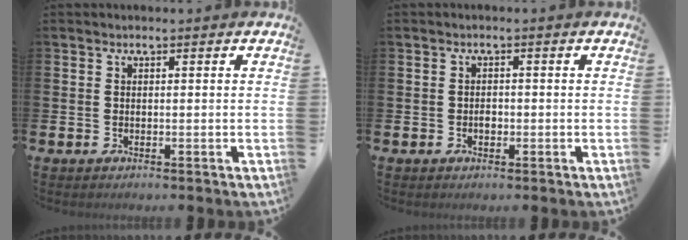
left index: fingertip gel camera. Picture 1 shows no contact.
{"total": 1.4, "force": [-0.4, 0.9, 0.9], "torque": [-0.008, 0.001, -0.011]}